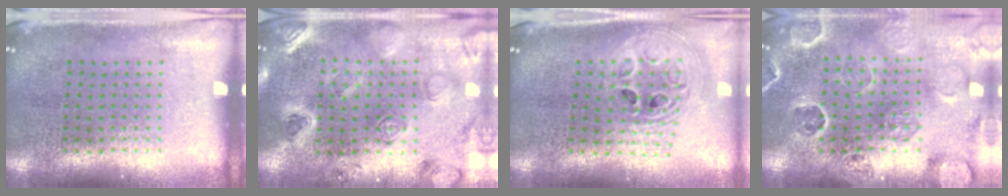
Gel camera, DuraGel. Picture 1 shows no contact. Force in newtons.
{"total": 2.2, "press": 2.2, "slide": 0.3}
{"total": 2.4, "press": 1.8, "slide": 1.5}
{"total": 2.6, "press": 2.5, "slide": 0.8}